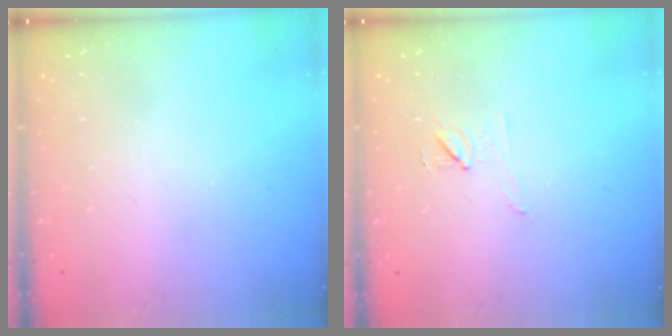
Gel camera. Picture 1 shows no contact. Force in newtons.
{"total": 5.9, "press": 5.9, "slide": 0.9}